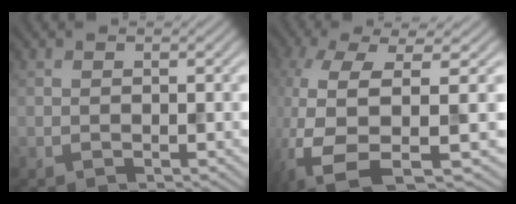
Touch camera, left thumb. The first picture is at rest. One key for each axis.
{"total": 12.8, "fx": -3.9, "fy": 4.0, "fz": 11.5, "tx": -0.256, "ty": -0.025, "tz": -0.063}